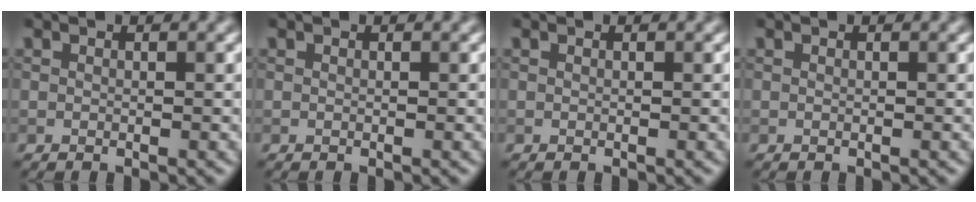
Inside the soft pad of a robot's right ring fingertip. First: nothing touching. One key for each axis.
{"total": 0.0}
{"total": 0.0}
{"total": 0.0}